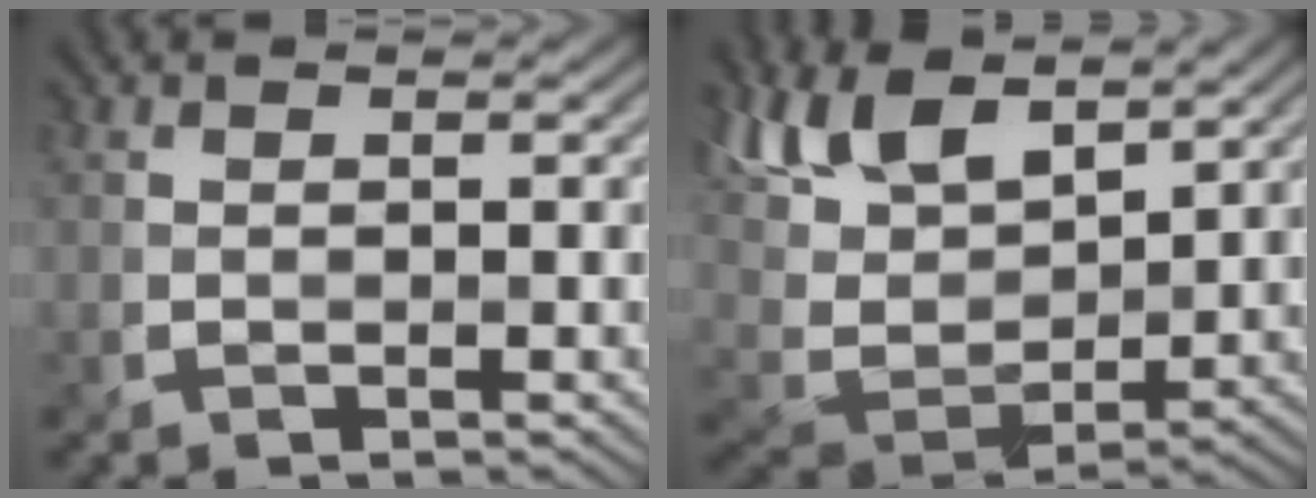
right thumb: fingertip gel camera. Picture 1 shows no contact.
{"total": 11.3, "force": [6.5, 5.1, 7.8], "torque": [-0.193, 0.016, 0.120]}